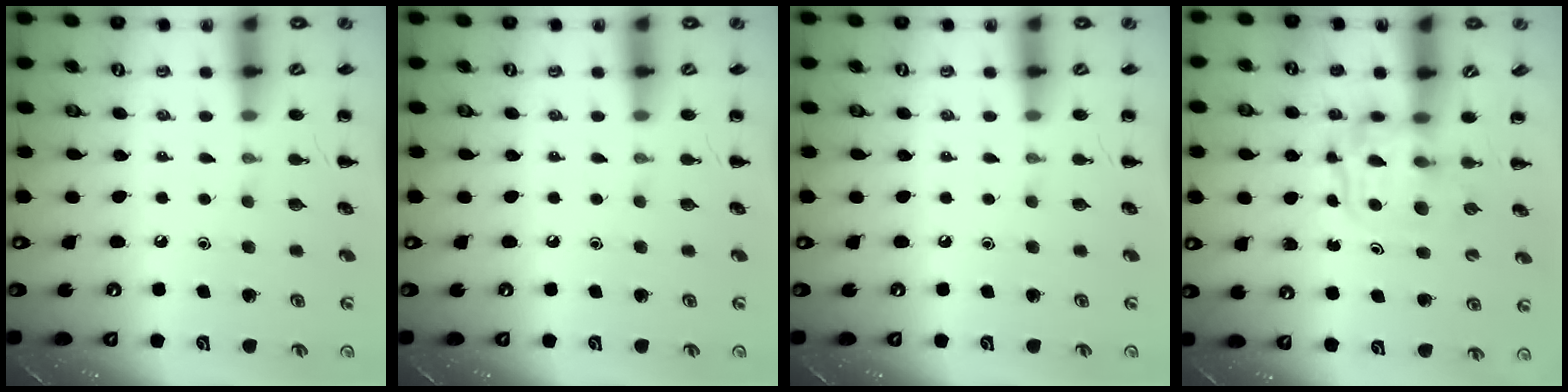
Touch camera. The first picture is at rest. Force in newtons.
{"total": 0.0}
{"total": 0.0}
{"total": 3.4, "press": 3.3, "slide": 0.3}